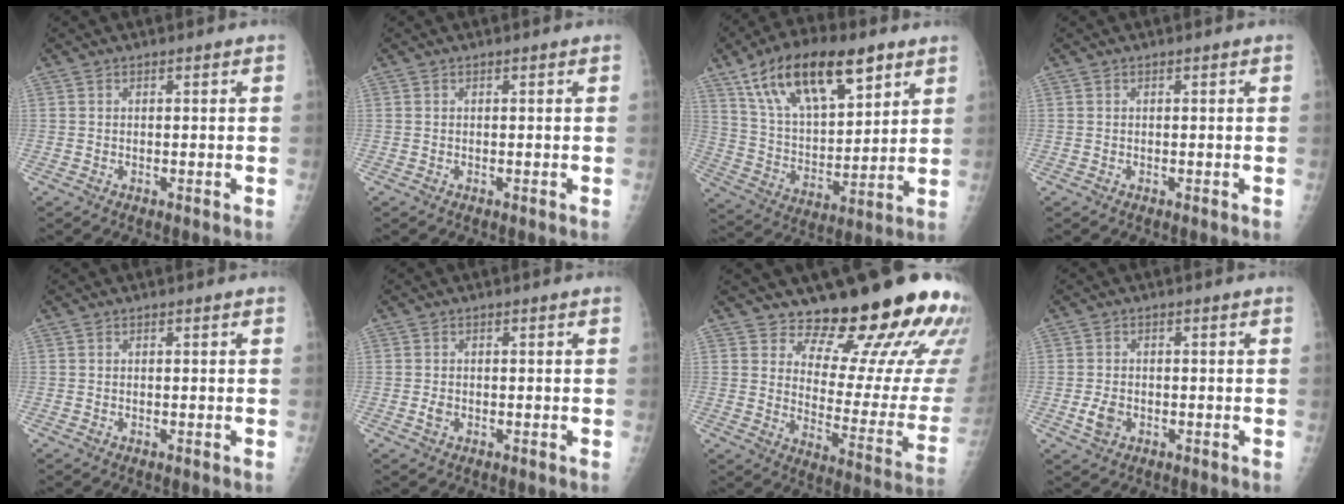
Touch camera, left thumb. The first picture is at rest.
{"total": 0.0}
{"total": 21.8, "force": [12.2, 9.7, 15.2], "torque": [-0.230, -0.032, 0.223]}
{"total": 0.0}
{"total": 0.0}
{"total": 1.4, "force": [-0.4, 1.0, 0.9], "torque": [-0.016, 0.000, -0.006]}
{"total": 19.9, "force": [15.8, 6.1, 10.4], "torque": [-0.092, -0.133, 0.209]}
{"total": 3.1, "force": [-0.9, 2.2, 2.0], "torque": [-0.038, 0.000, -0.016]}